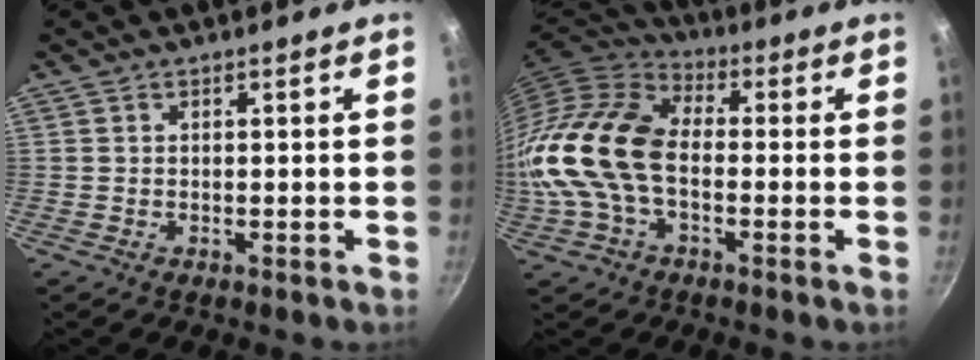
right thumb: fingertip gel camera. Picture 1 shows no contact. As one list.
[{"total": 18.1, "force": [-1.7, 11.3, 14.1], "torque": [-0.273, 0.032, -0.048]}]